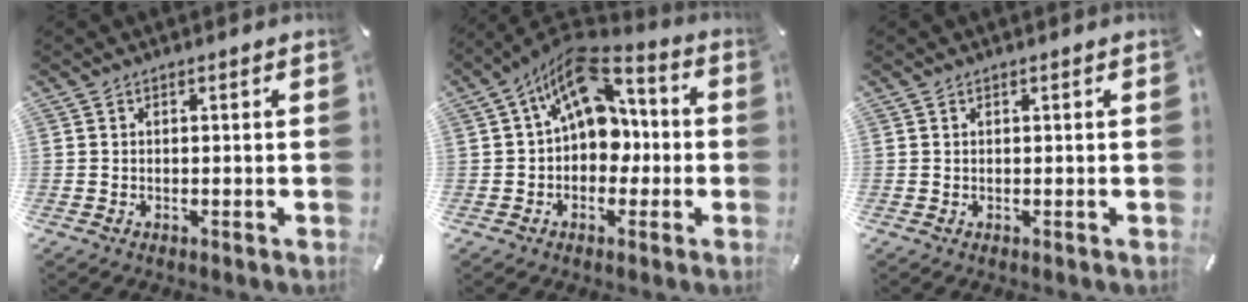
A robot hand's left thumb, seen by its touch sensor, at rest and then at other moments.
{"total": 15.0, "force": [3.8, 10.7, 9.8], "torque": [-0.157, -0.020, 0.066]}
{"total": 0.0}